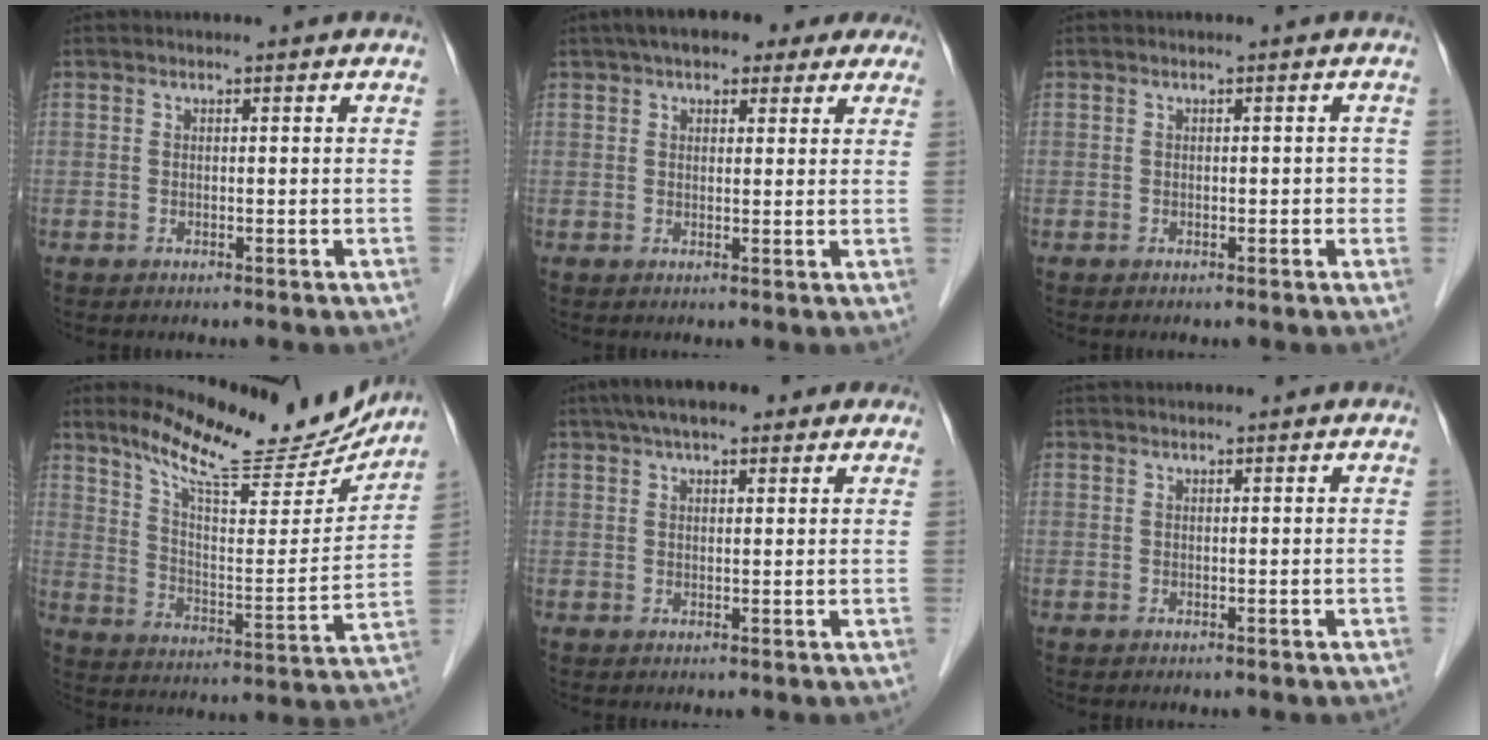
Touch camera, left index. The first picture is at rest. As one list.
[{"total": 11.2, "force": [8.5, 4.6, 5.7], "torque": [-0.064, 0.042, 0.109]}, {"total": 0.9, "force": [-0.1, 0.6, 0.6], "torque": [0.000, 0.004, -0.004]}, {"total": 18.3, "force": [16.5, 2.6, 7.4], "torque": [-0.125, -0.031, 0.246]}, {"total": 9.2, "force": [6.7, 2.9, 5.6], "torque": [-0.083, 0.040, 0.101]}, {"total": 2.7, "force": [2.5, 0.2, 1.0], "torque": [-0.010, 0.032, 0.043]}]